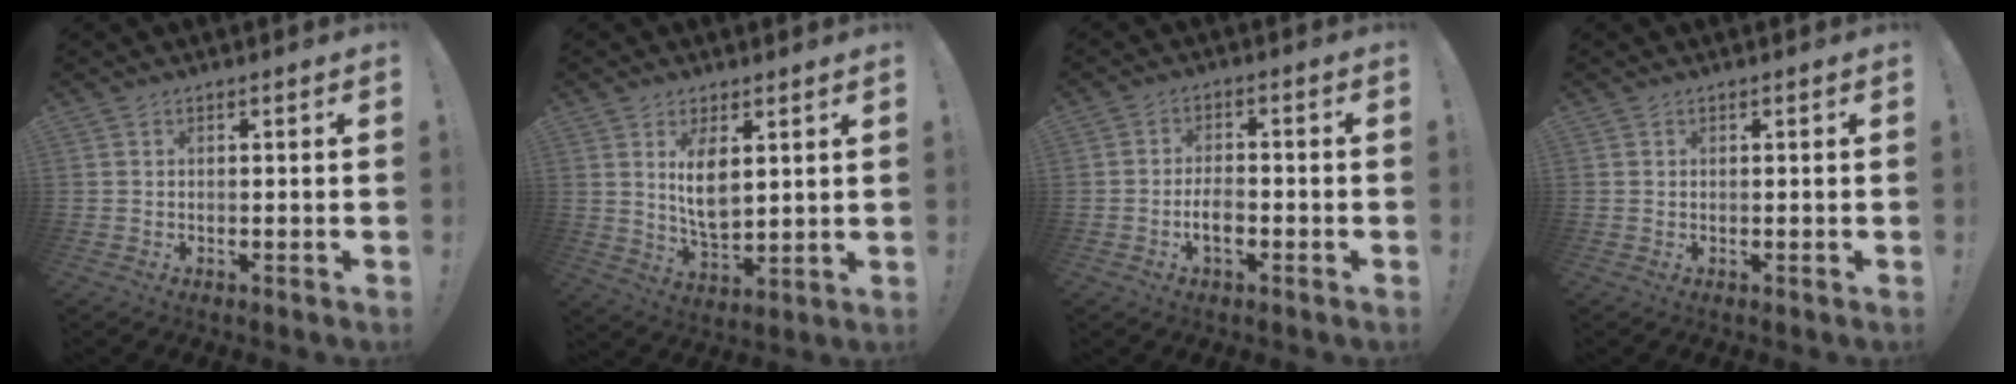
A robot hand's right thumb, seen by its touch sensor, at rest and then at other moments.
{"total": 8.8, "force": [3.5, 4.7, 6.5], "torque": [-0.109, -0.021, 0.060]}
{"total": 5.2, "force": [-1.9, 2.6, 4.1], "torque": [-0.073, 0.001, -0.036]}
{"total": 0.0}